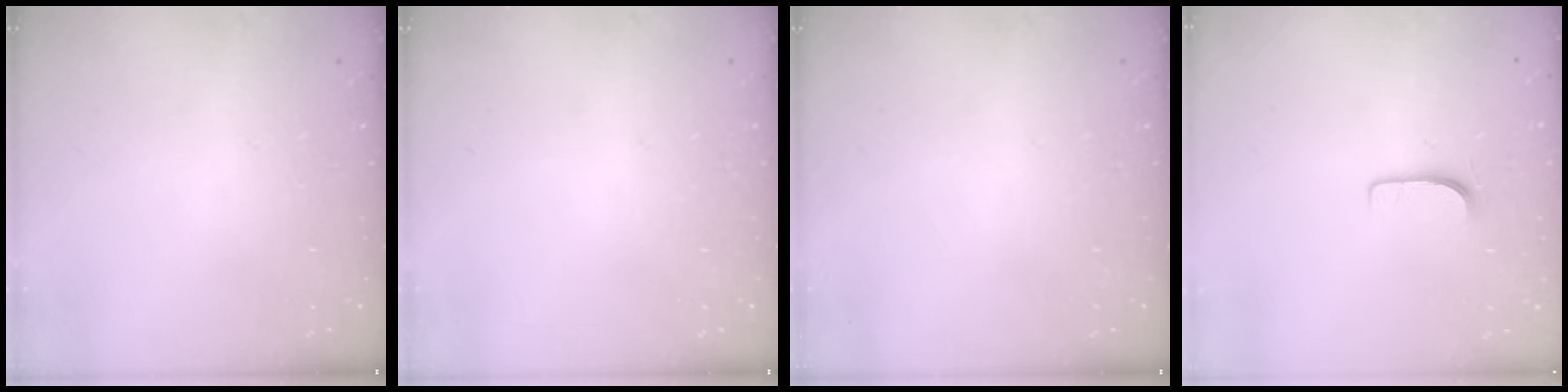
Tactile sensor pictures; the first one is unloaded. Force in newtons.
{"total": 0.0}
{"total": 0.0}
{"total": 5.4, "press": 5.3, "slide": 0.5}